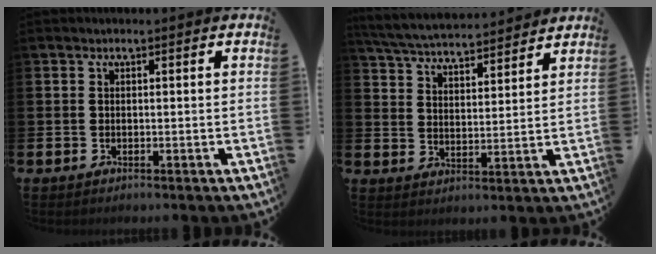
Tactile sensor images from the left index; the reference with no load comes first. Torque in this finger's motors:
{"motor_torque": [0.18, -0.37, 0.98, 0.21]}